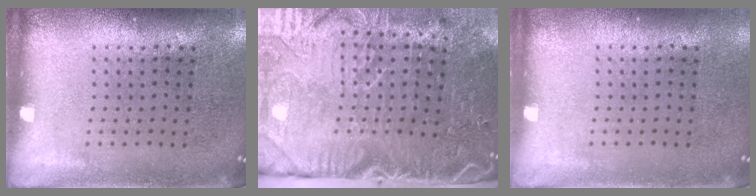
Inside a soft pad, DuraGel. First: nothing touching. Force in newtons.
{"total": 5.3, "press": 4.3, "slide": 3.0}
{"total": 0.0}